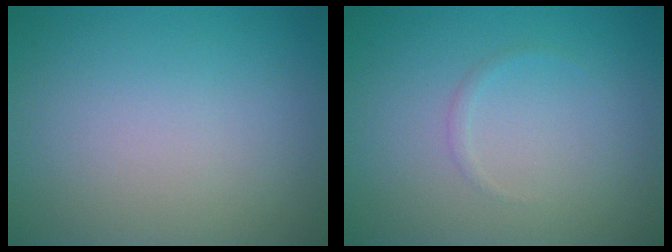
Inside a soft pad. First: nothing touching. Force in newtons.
{"total": 0.6, "press": 0.6, "slide": 0.0}